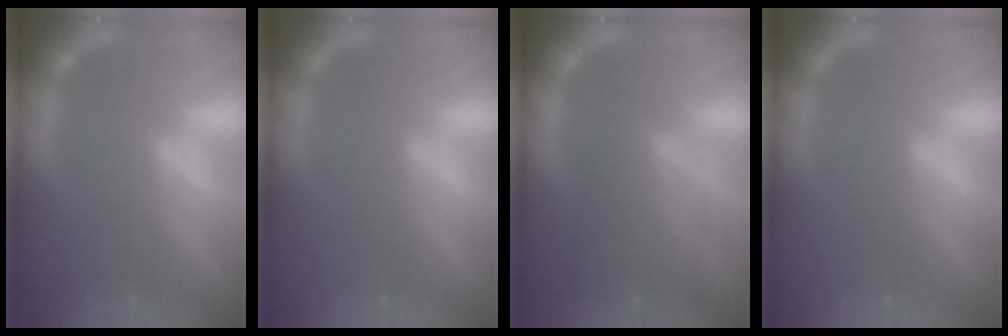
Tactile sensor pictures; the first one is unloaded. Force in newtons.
{"total": 0.0}
{"total": 6.1}
{"total": 0.0}